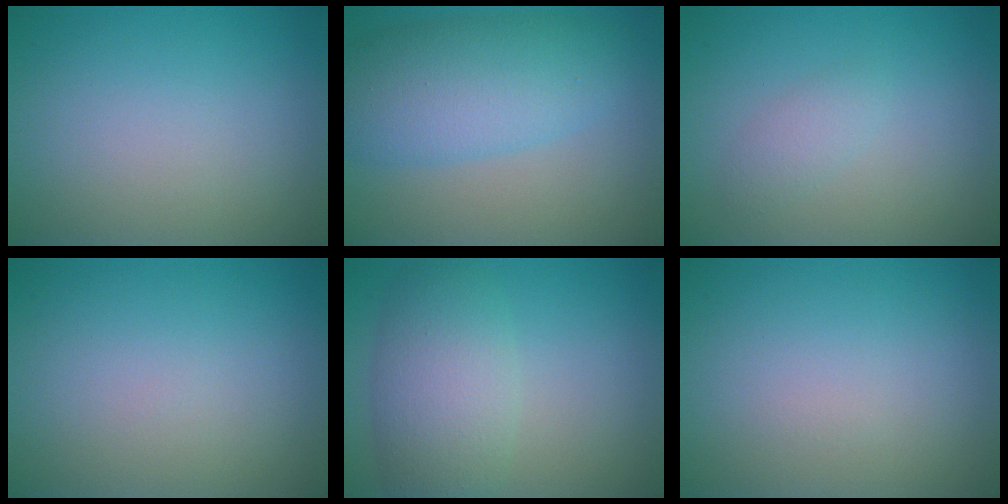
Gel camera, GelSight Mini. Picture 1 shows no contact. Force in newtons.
{"total": 7.0, "press": 7.0, "slide": 0.3}
{"total": 1.4, "press": 1.4, "slide": 0.1}
{"total": 0.0}
{"total": 5.7, "press": 5.6, "slide": 0.6}
{"total": 0.0}